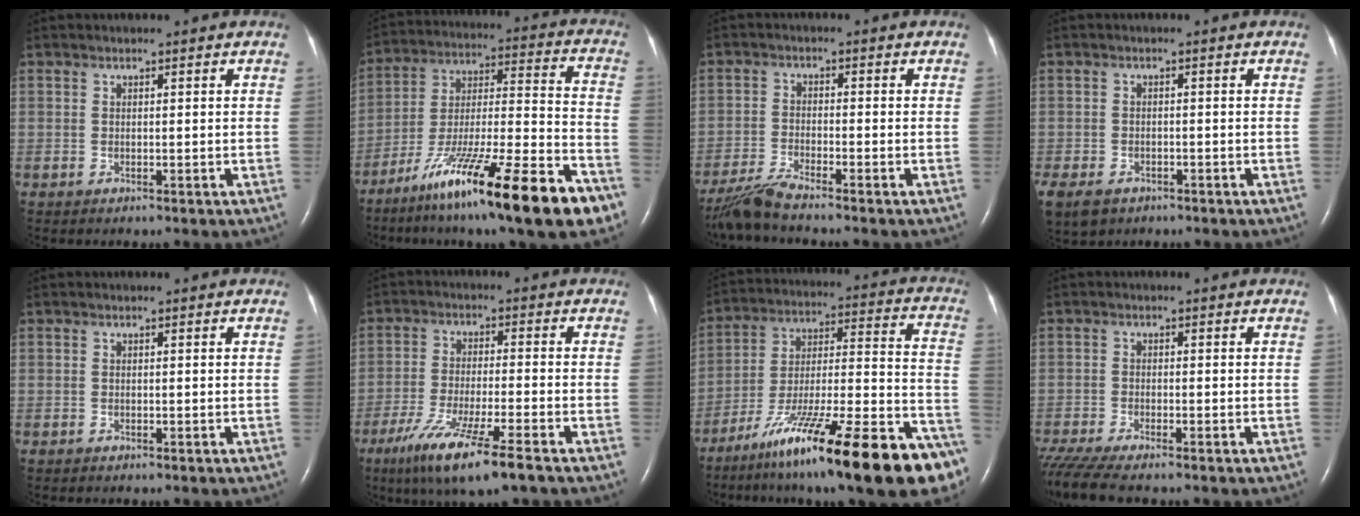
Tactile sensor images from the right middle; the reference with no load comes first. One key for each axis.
{"total": 25.3, "fx": -16.1, "fy": 2.1, "fz": 19.4, "tx": -0.272, "ty": -0.033, "tz": -0.271}
{"total": 5.0, "fx": -4.5, "fy": -0.7, "fz": 2.0, "tx": -0.049, "ty": -0.024, "tz": -0.092}
{"total": 8.3, "fx": -4.9, "fy": 5.6, "fz": 3.5, "tx": -0.085, "ty": -0.009, "tz": -0.069}
{"total": 0.0}
{"total": 11.2, "fx": -7.0, "fy": 0.2, "fz": 8.7, "tx": -0.172, "ty": -0.036, "tz": -0.124}
{"total": 28.6, "fx": -19.2, "fy": 3.1, "fz": 21.0, "tx": -0.248, "ty": -0.005, "tz": -0.314}
{"total": 7.8, "fx": -6.6, "fy": 0.6, "fz": 4.2, "tx": -0.082, "ty": -0.017, "tz": -0.112}